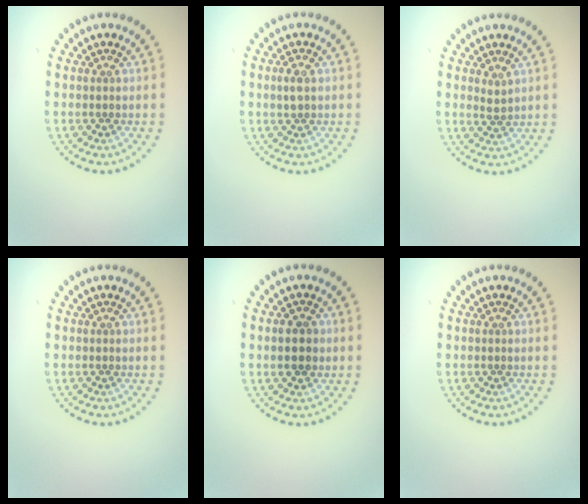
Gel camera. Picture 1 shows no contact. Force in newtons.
{"total": 1.3, "press": 1.3, "slide": 0.0}
{"total": 0.9, "press": 0.7, "slide": 0.4}
{"total": 0.0}
{"total": 2.9, "press": 2.9, "slide": 0.1}
{"total": 0.0}